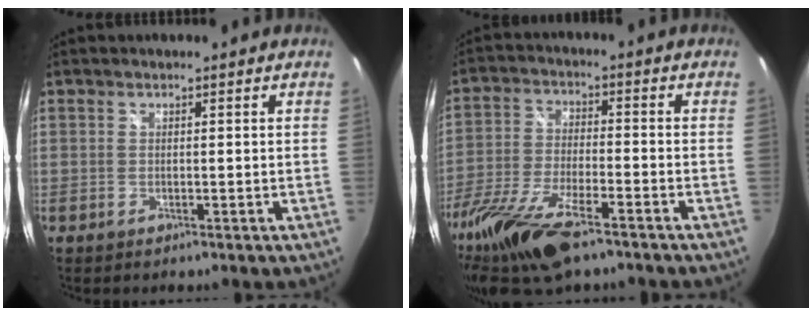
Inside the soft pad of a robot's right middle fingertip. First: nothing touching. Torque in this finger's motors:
{"motor_torque": [1.09, -1.04, 0.36, 0.12]}